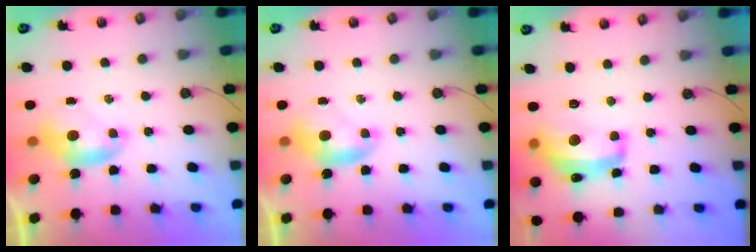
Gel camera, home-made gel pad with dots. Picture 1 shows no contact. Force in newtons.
{"total": 0.0}
{"total": 10.4, "press": 10.4, "slide": 1.0}